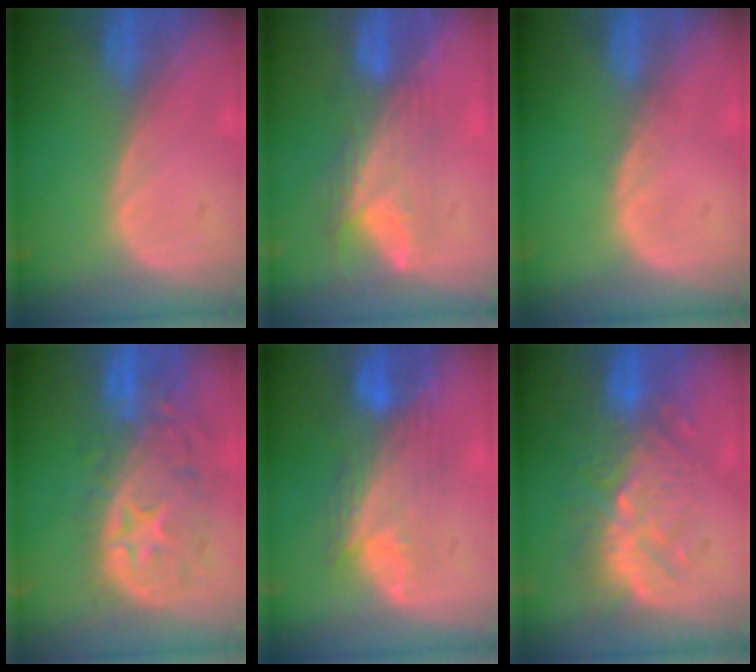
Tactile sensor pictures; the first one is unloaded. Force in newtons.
{"total": 8.0, "press": 6.6, "slide": 4.4}
{"total": 0.7, "press": 0.6, "slide": 0.2}
{"total": 11.0, "press": 9.8, "slide": 5.1}
{"total": 9.0, "press": 8.0, "slide": 4.1}
{"total": 9.2, "press": 9.0, "slide": 1.8}